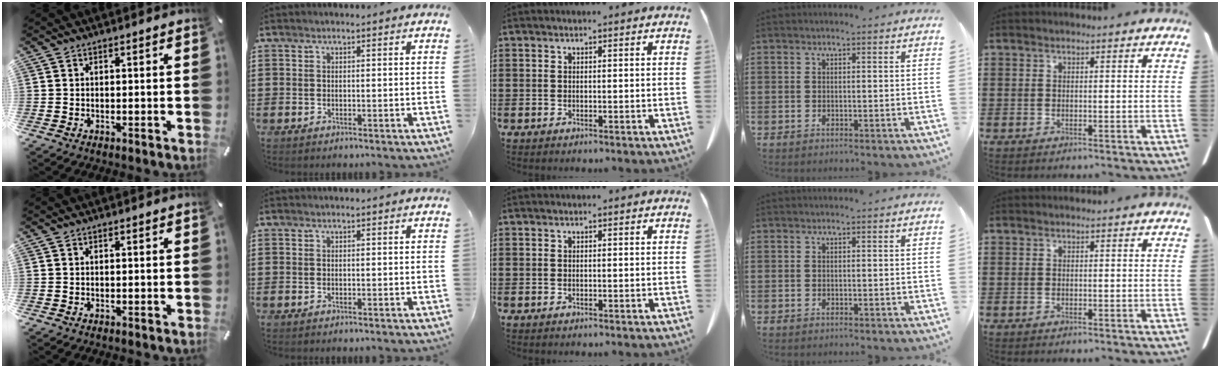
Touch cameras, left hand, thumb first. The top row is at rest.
{}